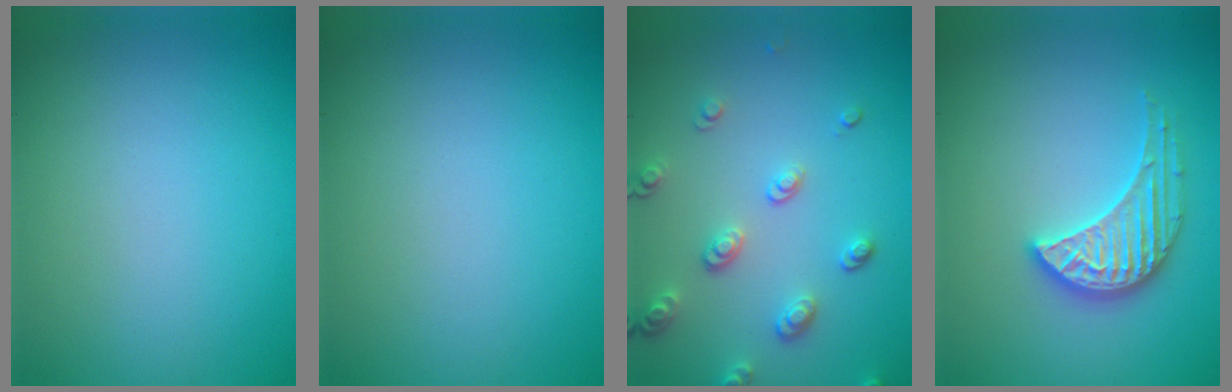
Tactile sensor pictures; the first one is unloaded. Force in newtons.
{"total": 0.0}
{"total": 2.9, "press": 2.6, "slide": 1.3}
{"total": 3.5, "press": 3.3, "slide": 1.1}